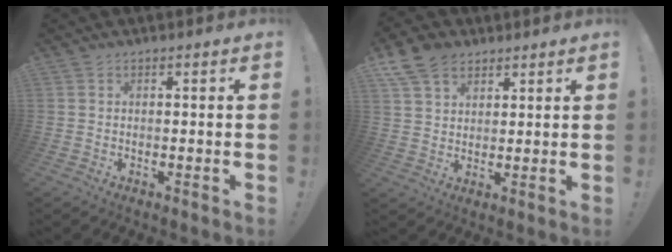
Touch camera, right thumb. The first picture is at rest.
{"total": 9.7, "force": [5.9, 6.5, 4.2], "torque": [-0.074, -0.023, 0.120]}